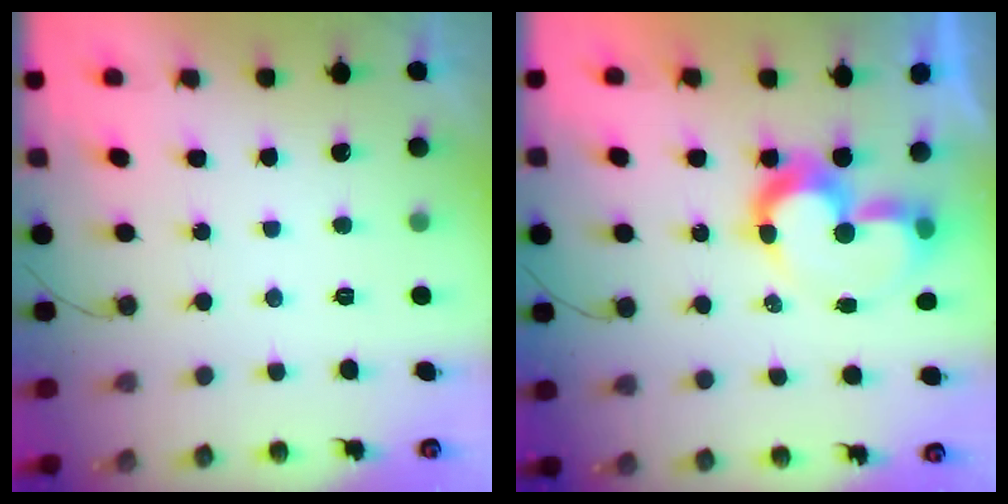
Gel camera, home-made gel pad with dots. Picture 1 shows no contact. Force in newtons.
{"total": 9.8, "press": 9.3, "slide": 3.2}